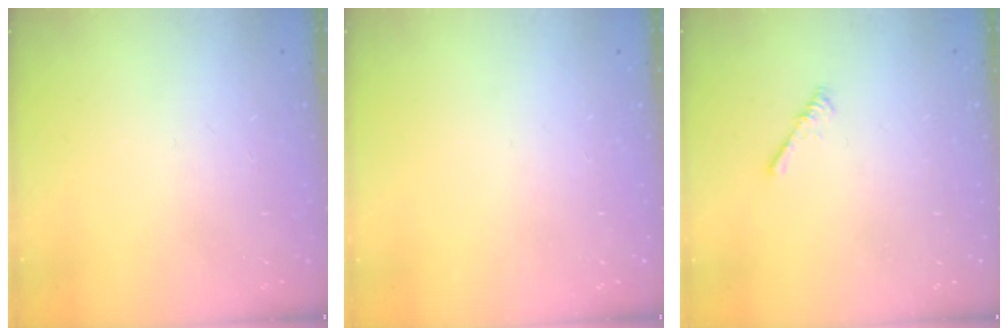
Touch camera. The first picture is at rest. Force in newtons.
{"total": 0.0}
{"total": 0.0}